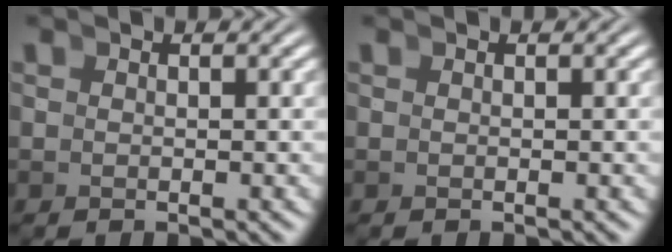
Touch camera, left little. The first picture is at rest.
{"total": 0.0}